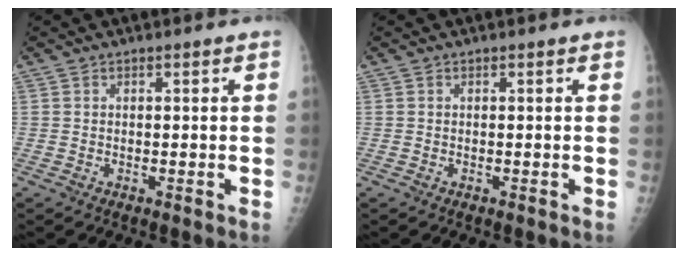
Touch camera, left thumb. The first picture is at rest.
{"total": 0.0}